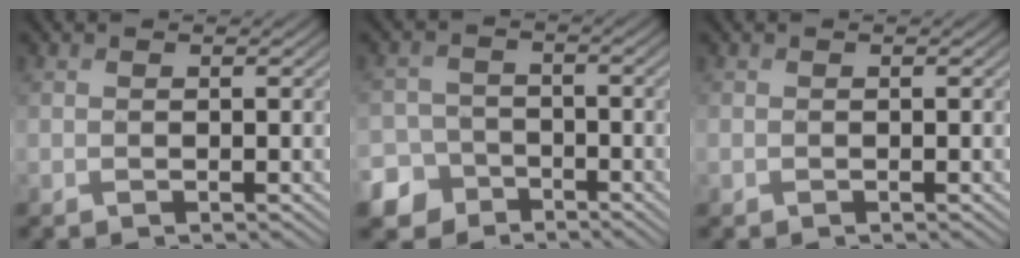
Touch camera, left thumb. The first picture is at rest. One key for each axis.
{"total": 6.9, "fx": -4.9, "fy": 4.8, "fz": 0.3, "tx": 0.000, "ty": -0.020, "tz": -0.100}
{"total": 0.0}